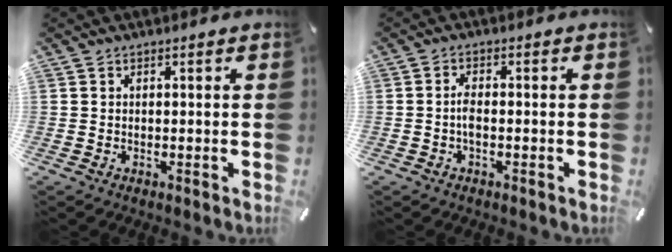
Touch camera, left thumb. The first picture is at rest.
{"total": 2.8, "force": [-0.8, 1.1, 2.5], "torque": [-0.053, 0.003, -0.016]}